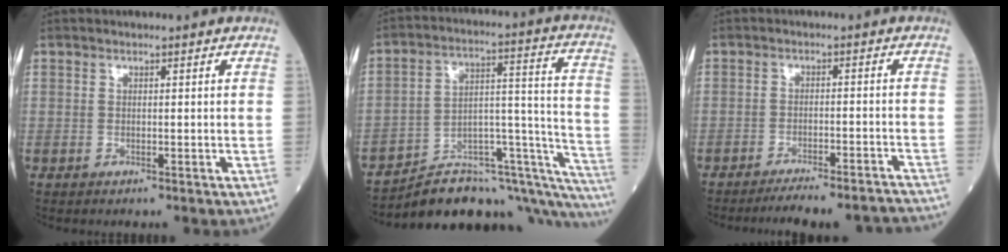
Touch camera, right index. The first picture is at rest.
{"total": 24.1, "force": [-21.7, 4.4, 9.5], "torque": [-0.052, 0.055, -0.301]}
{"total": 12.6, "force": [-12.0, 0.9, 3.8], "torque": [-0.032, 0.006, -0.152]}